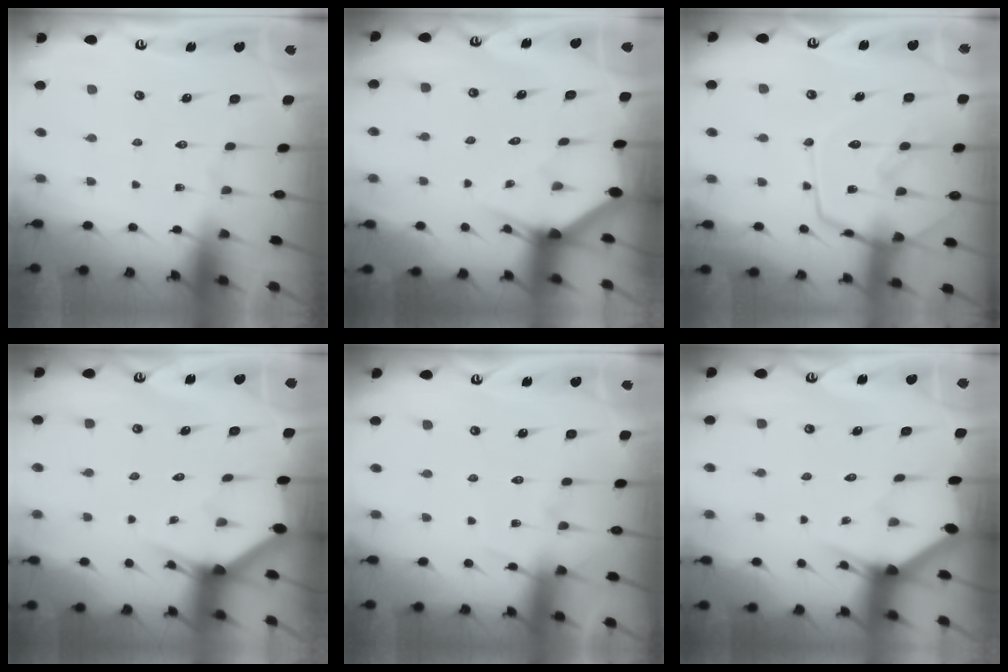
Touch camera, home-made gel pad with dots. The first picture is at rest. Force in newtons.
{"total": 2.7, "press": 2.7, "slide": 0.2}
{"total": 15.1, "press": 15.0, "slide": 1.6}
{"total": 2.8, "press": 2.8, "slide": 0.1}
{"total": 4.9, "press": 4.9, "slide": 0.6}
{"total": 3.1, "press": 3.1, "slide": 0.1}